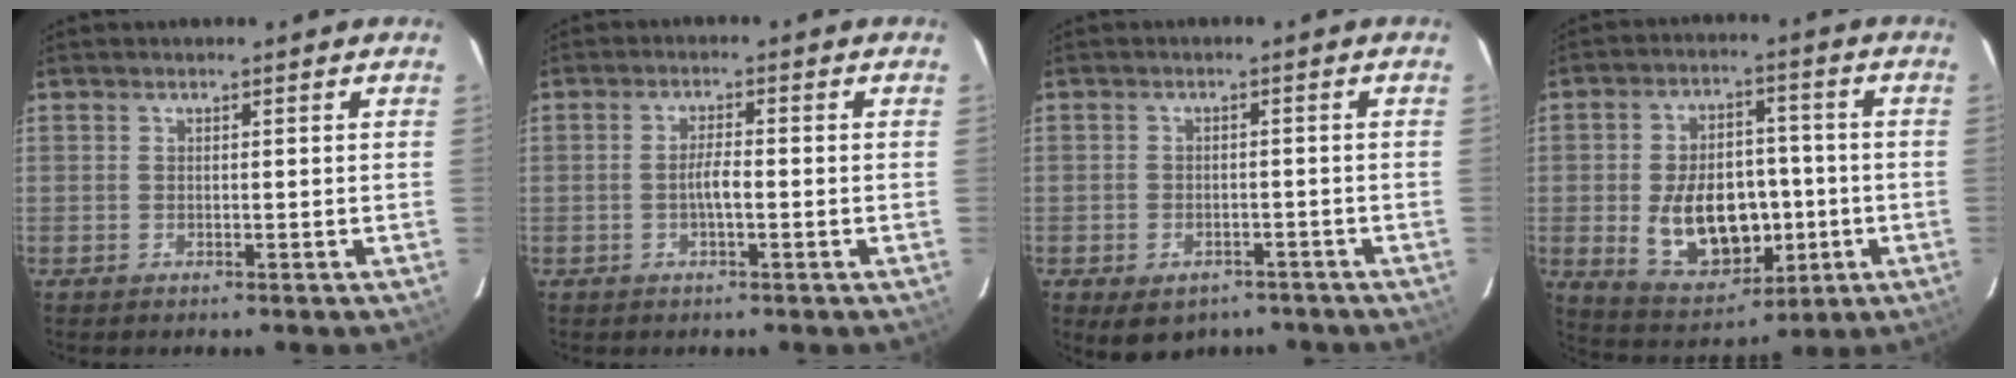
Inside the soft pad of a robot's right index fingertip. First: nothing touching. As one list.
[{"total": 2.7, "force": [-0.8, 0.4, 2.5], "torque": [-0.049, 0.004, -0.015]}, {"total": 7.8, "force": [-5.2, 4.9, 3.3], "torque": [-0.067, -0.001, -0.060]}, {"total": 15.2, "force": [-2.5, 10.2, 11.0], "torque": [-0.213, 0.006, -0.011]}]